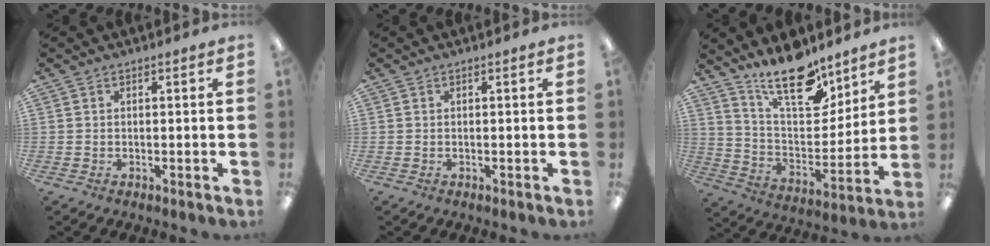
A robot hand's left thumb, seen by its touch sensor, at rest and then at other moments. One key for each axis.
{"total": 0.0}
{"total": 18.4, "fx": 14.1, "fy": 7.2, "fz": 9.4, "tx": -0.160, "ty": -0.089, "tz": 0.244}